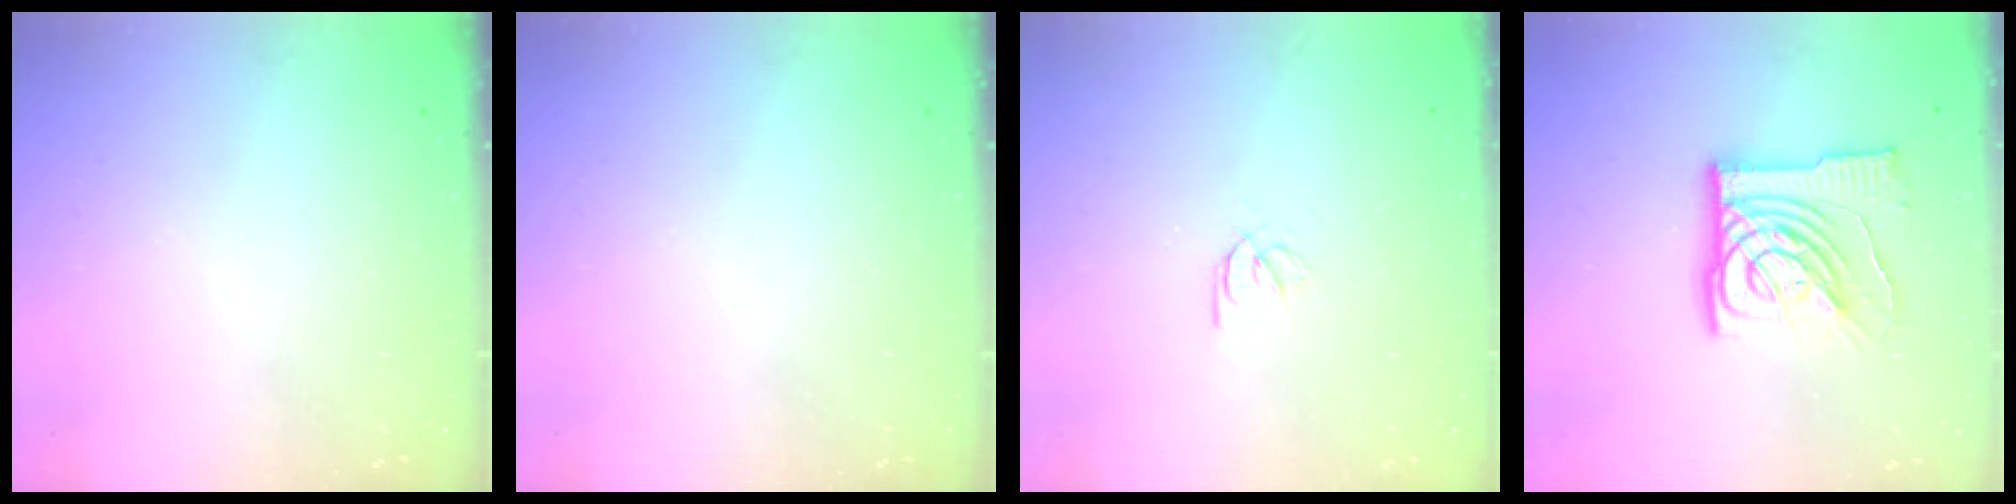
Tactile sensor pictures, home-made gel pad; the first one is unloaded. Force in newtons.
{"total": 0.0}
{"total": 2.2, "press": 2.2, "slide": 0.2}
{"total": 13.9, "press": 13.8, "slide": 1.8}